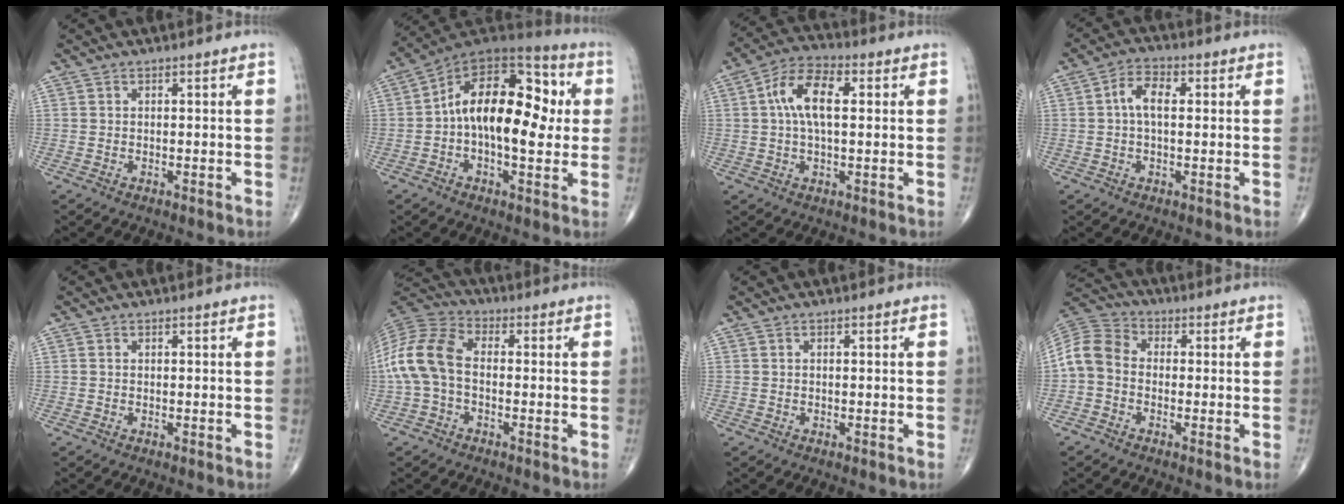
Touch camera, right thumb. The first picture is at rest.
{"total": 20.3, "force": [1.0, 10.9, 17.1], "torque": [-0.244, 0.040, 0.006]}
{"total": 10.2, "force": [1.8, 5.1, 8.7], "torque": [-0.163, 0.023, 0.028]}
{"total": 5.7, "force": [0.9, 3.1, 4.7], "torque": [-0.086, 0.017, 0.011]}
{"total": 0.0}
{"total": 11.6, "force": [-1.0, 7.3, 9.1], "torque": [-0.196, 0.031, -0.030]}
{"total": 0.0}
{"total": 8.1, "force": [-1.2, 6.3, 4.9], "torque": [-0.088, 0.025, -0.041]}